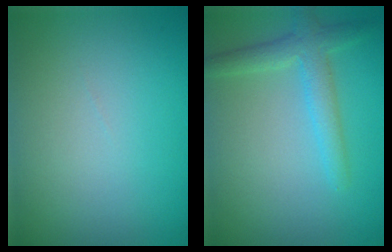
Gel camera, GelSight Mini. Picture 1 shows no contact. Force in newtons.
{"total": 2.9, "press": 2.9, "slide": 0.2}